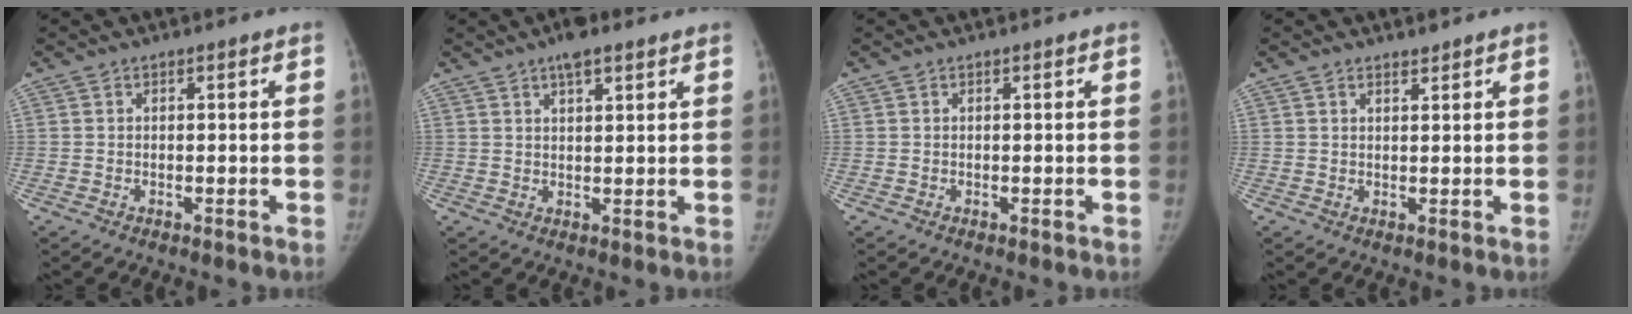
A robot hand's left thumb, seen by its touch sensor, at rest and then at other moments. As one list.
[{"total": 5.1, "force": [3.4, 1.8, 3.3], "torque": [-0.041, -0.008, 0.052]}, {"total": 0.0}, {"total": 1.5, "force": [1.4, 0.5, 0.5], "torque": [-0.002, -0.011, 0.023]}]